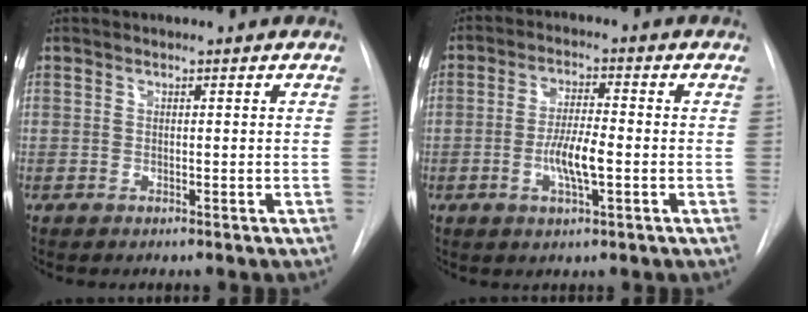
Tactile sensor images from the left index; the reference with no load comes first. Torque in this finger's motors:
{"motor_torque": [0.99, 0.23, 0.40, 0.05]}